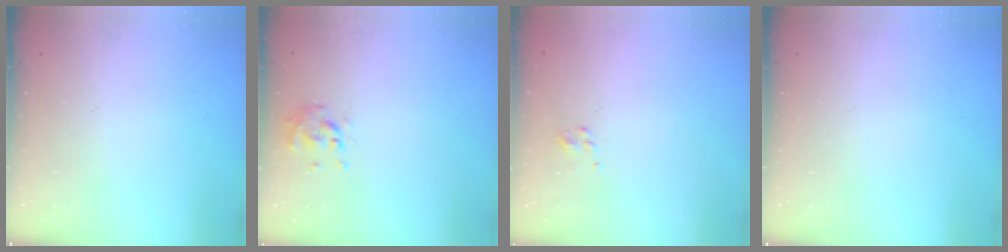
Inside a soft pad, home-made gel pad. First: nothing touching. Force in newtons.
{"total": 0.6, "press": 0.5, "slide": 0.2}
{"total": 2.3, "press": 2.1, "slide": 1.1}
{"total": 0.0}